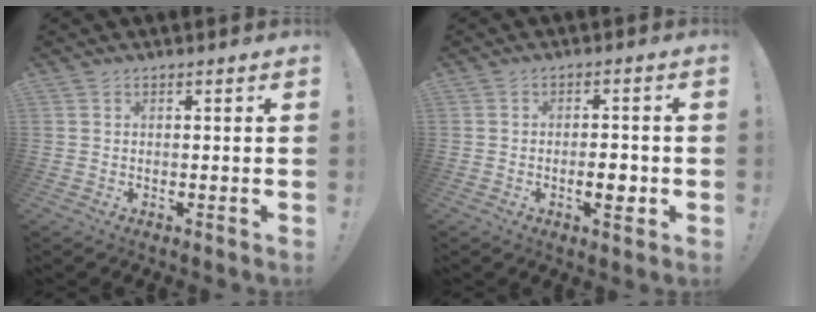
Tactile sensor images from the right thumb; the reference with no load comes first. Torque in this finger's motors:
{"motor_torque": [1.13, 0.82, 1.11, -0.46, 0.01]}